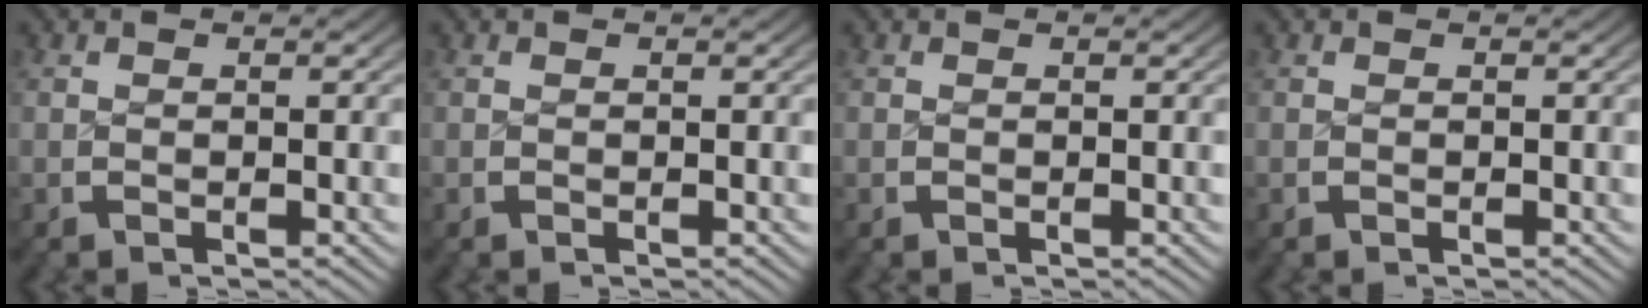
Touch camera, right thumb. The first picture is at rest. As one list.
[{"total": 0.0}, {"total": 0.0}, {"total": 0.0}]